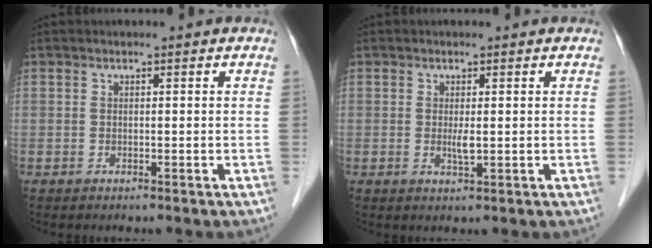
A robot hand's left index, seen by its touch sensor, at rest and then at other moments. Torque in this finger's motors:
{"motor_torque": [0.29, 0.18, 0.04, 0.02]}